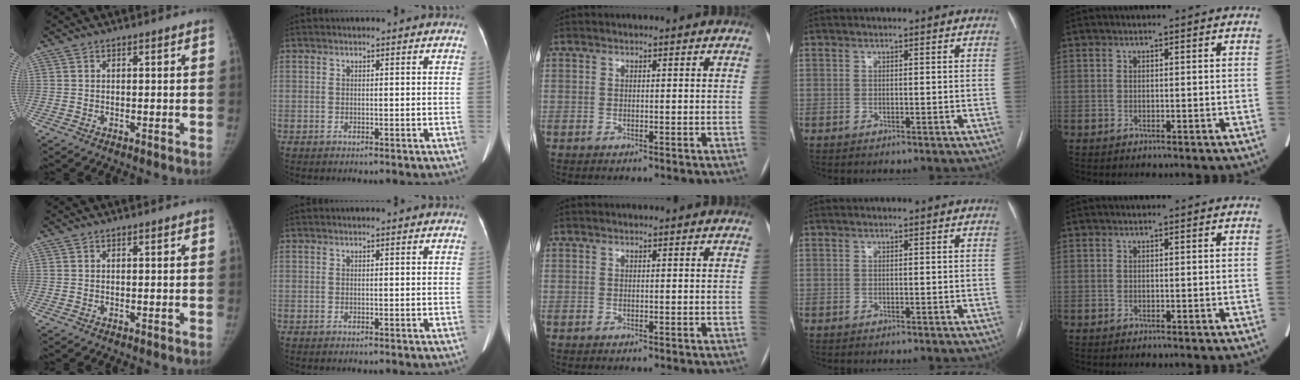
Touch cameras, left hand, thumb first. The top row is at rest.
{}